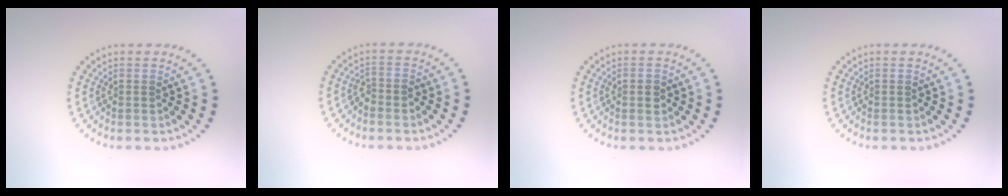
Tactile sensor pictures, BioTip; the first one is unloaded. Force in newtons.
{"total": 1.3, "press": 1.1, "slide": 0.7}
{"total": 1.4, "press": 1.4, "slide": 0.2}
{"total": 0.0}